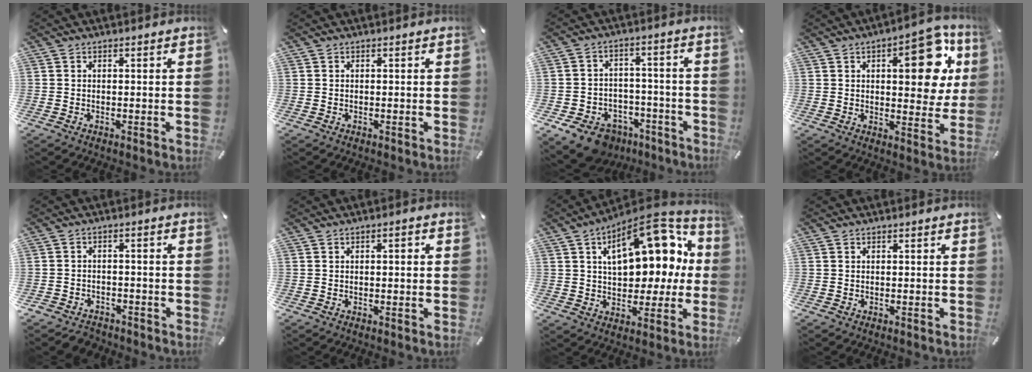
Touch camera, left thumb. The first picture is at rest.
{"total": 0.0}
{"total": 10.3, "force": [-7.1, 6.4, 3.6], "torque": [-0.058, 0.056, -0.123]}
{"total": 16.9, "force": [5.7, 7.9, 13.9], "torque": [-0.165, -0.016, 0.085]}
{"total": 3.5, "force": [-2.9, 1.9, 0.6], "torque": [-0.016, 0.015, -0.060]}
{"total": 1.3, "force": [-0.1, 0.6, 1.2], "torque": [-0.021, 0.004, -0.003]}
{"total": 19.5, "force": [7.3, 10.6, 14.7], "torque": [-0.201, -0.041, 0.122]}
{"total": 0.0}